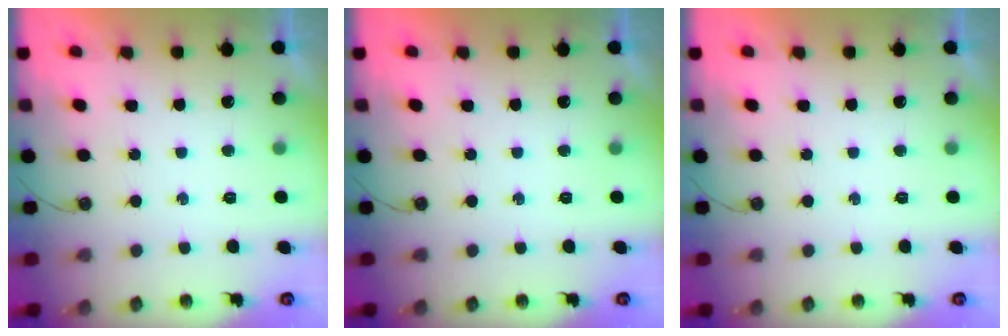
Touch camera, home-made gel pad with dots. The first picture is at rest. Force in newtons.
{"total": 0.0}
{"total": 0.0}